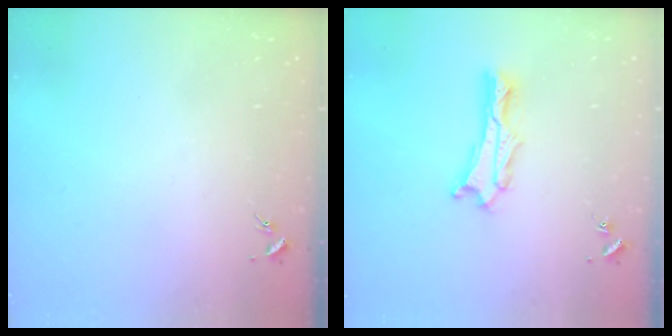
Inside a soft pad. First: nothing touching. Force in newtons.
{"total": 1.9, "press": 1.9, "slide": 0.2}